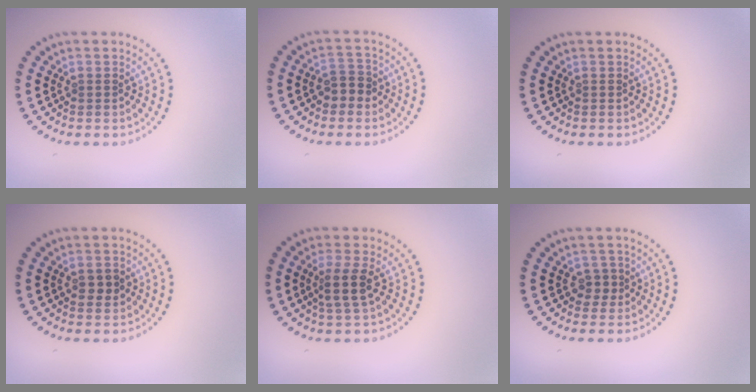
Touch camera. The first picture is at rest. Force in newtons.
{"total": 2.0, "press": 1.9, "slide": 0.6}
{"total": 0.0}
{"total": 1.5, "press": 1.5, "slide": 0.1}
{"total": 2.5, "press": 2.0, "slide": 1.4}
{"total": 1.2, "press": 1.0, "slide": 0.5}